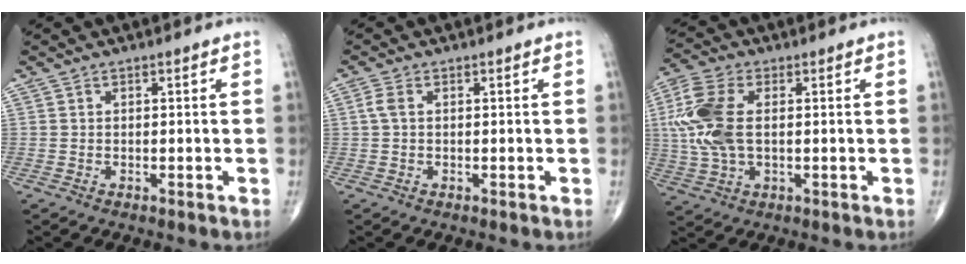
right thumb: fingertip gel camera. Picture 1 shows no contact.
{"total": 1.9, "force": [0.3, 1.0, 1.5], "torque": [-0.040, 0.009, 0.007]}
{"total": 12.0, "force": [1.1, 6.7, 9.9], "torque": [-0.241, 0.010, 0.022]}